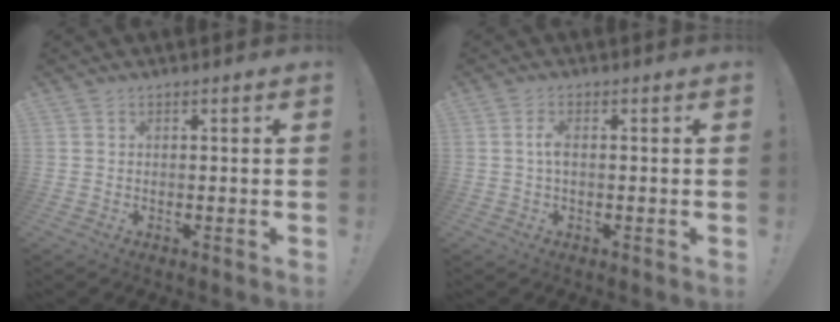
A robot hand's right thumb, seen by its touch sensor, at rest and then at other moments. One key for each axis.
{"total": 3.1, "fx": 0.0, "fy": 1.2, "fz": 2.8, "tx": -0.068, "ty": 0.006, "tz": -0.002}